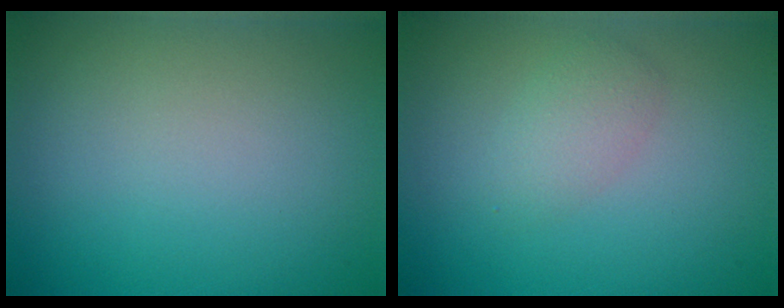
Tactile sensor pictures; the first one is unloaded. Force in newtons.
{"total": 2.0, "press": 2.0, "slide": 0.0}